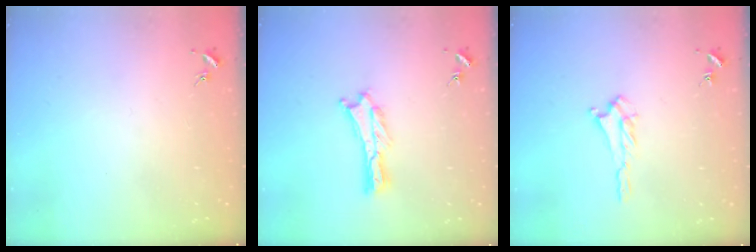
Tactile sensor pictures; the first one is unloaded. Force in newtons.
{"total": 0.7, "press": 0.7, "slide": 0.2}
{"total": 2.0, "press": 2.0, "slide": 0.5}